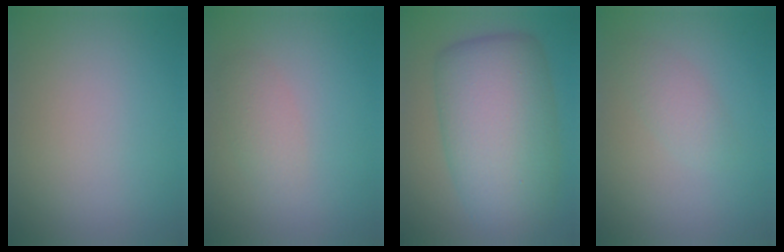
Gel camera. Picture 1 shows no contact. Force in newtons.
{"total": 1.7, "press": 1.7, "slide": 0.0}
{"total": 10.8, "press": 10.8, "slide": 0.1}
{"total": 1.7, "press": 1.7, "slide": 0.1}